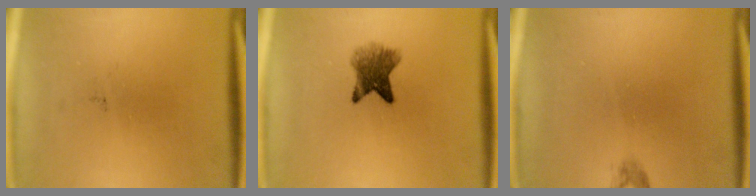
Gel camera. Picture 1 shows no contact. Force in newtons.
{"total": 5.5}
{"total": 0.8}